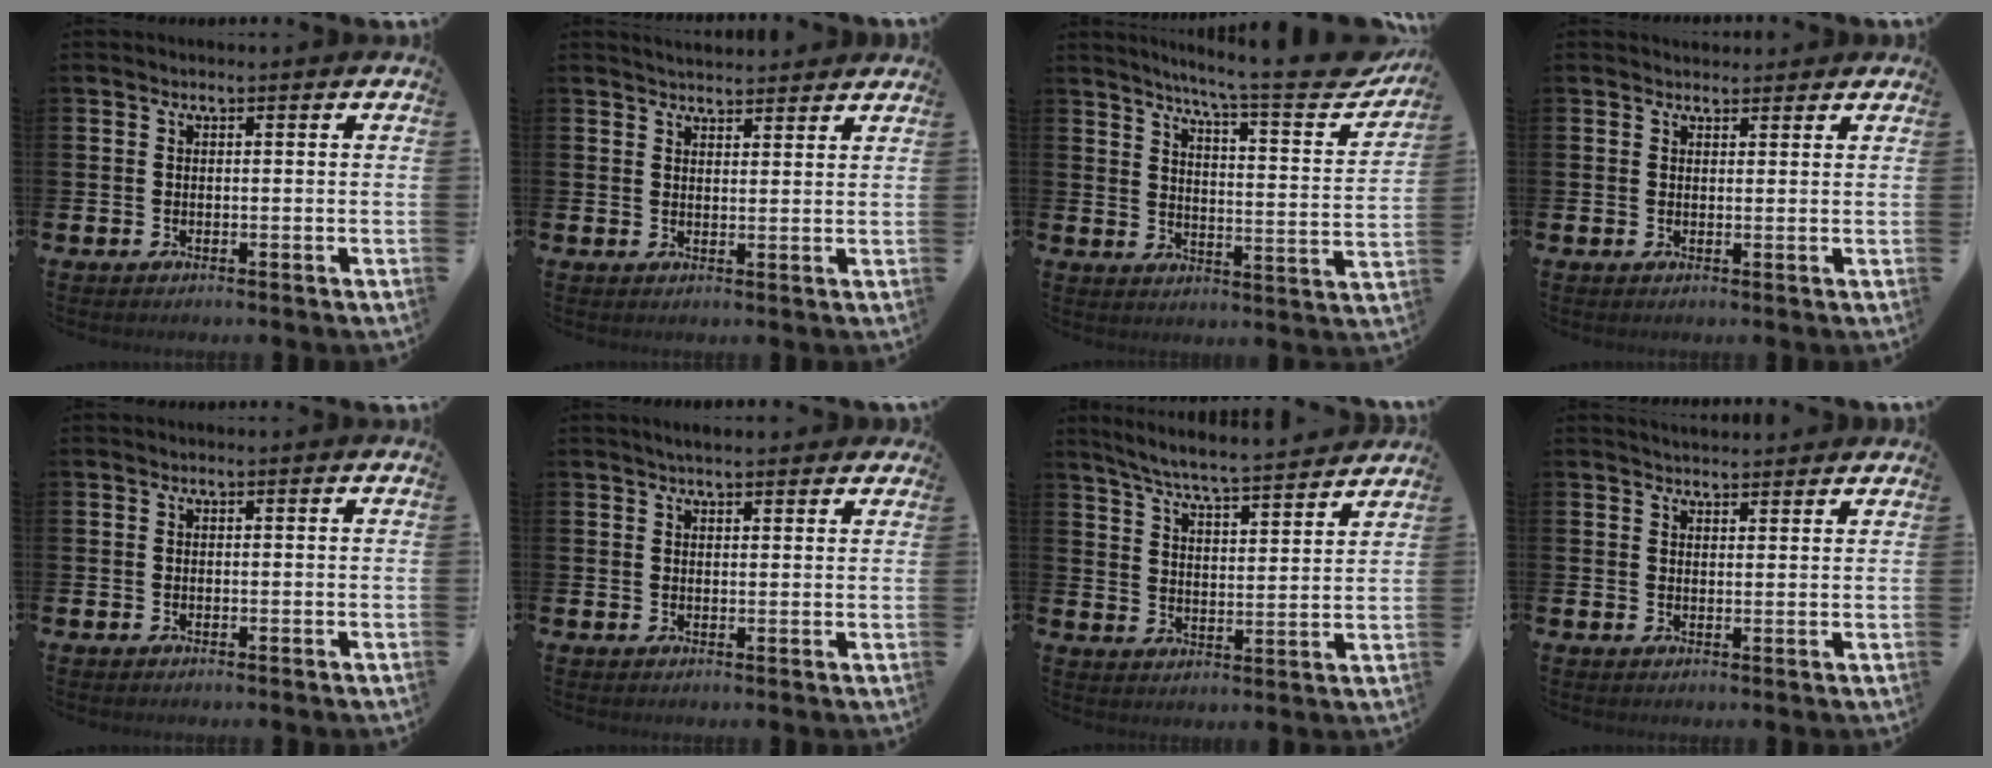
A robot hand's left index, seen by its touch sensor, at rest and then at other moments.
{"total": 3.3, "force": [3.2, 0.5, 0.1], "torque": [-0.007, -0.015, 0.060]}
{"total": 7.8, "force": [6.8, 0.0, 3.8], "torque": [-0.076, -0.056, 0.106]}
{"total": 2.0, "force": [1.8, 0.7, 0.0], "torque": [0.006, -0.003, 0.033]}
{"total": 0.0}
{"total": 2.8, "force": [2.6, 0.6, 0.9], "torque": [-0.013, -0.007, 0.046]}
{"total": 6.5, "force": [6.2, -0.1, 1.9], "torque": [-0.063, -0.046, 0.106]}
{"total": 2.9, "force": [2.9, 0.4, 0.1], "torque": [0.002, -0.015, 0.051]}